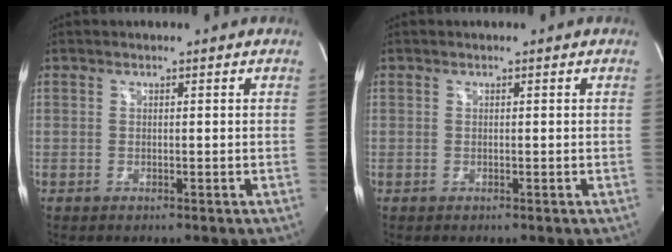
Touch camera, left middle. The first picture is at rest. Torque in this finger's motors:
{"motor_torque": [0.00, -0.01, 0.00, 0.00]}